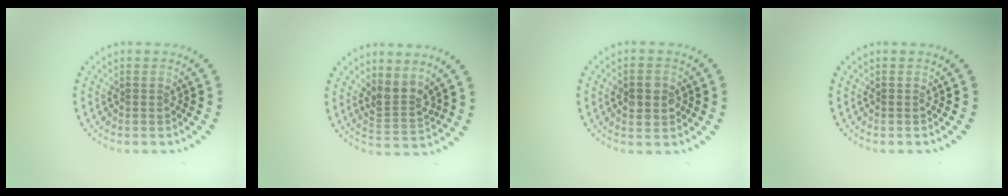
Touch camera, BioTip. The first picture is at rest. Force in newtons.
{"total": 2.6, "press": 2.0, "slide": 1.8}
{"total": 2.6, "press": 2.6, "slide": 0.2}
{"total": 0.0}